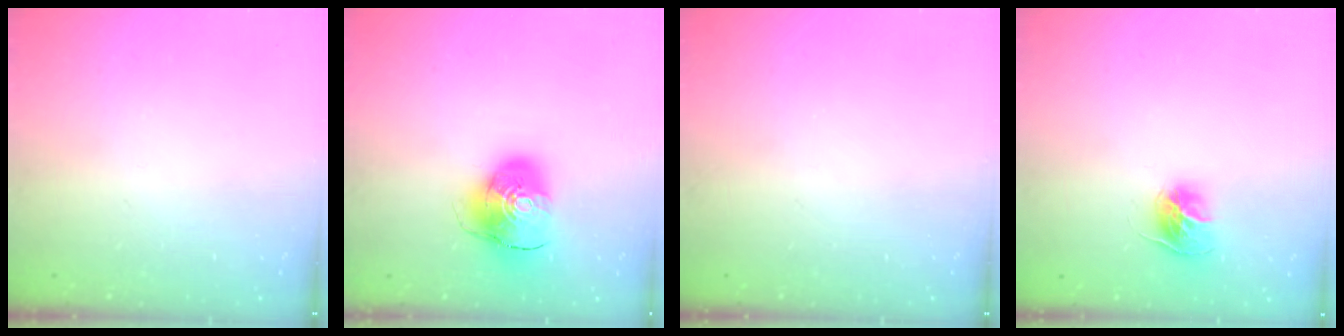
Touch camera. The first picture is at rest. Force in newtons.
{"total": 10.4, "press": 10.3, "slide": 1.4}
{"total": 0.0}
{"total": 11.1, "press": 11.1, "slide": 0.9}